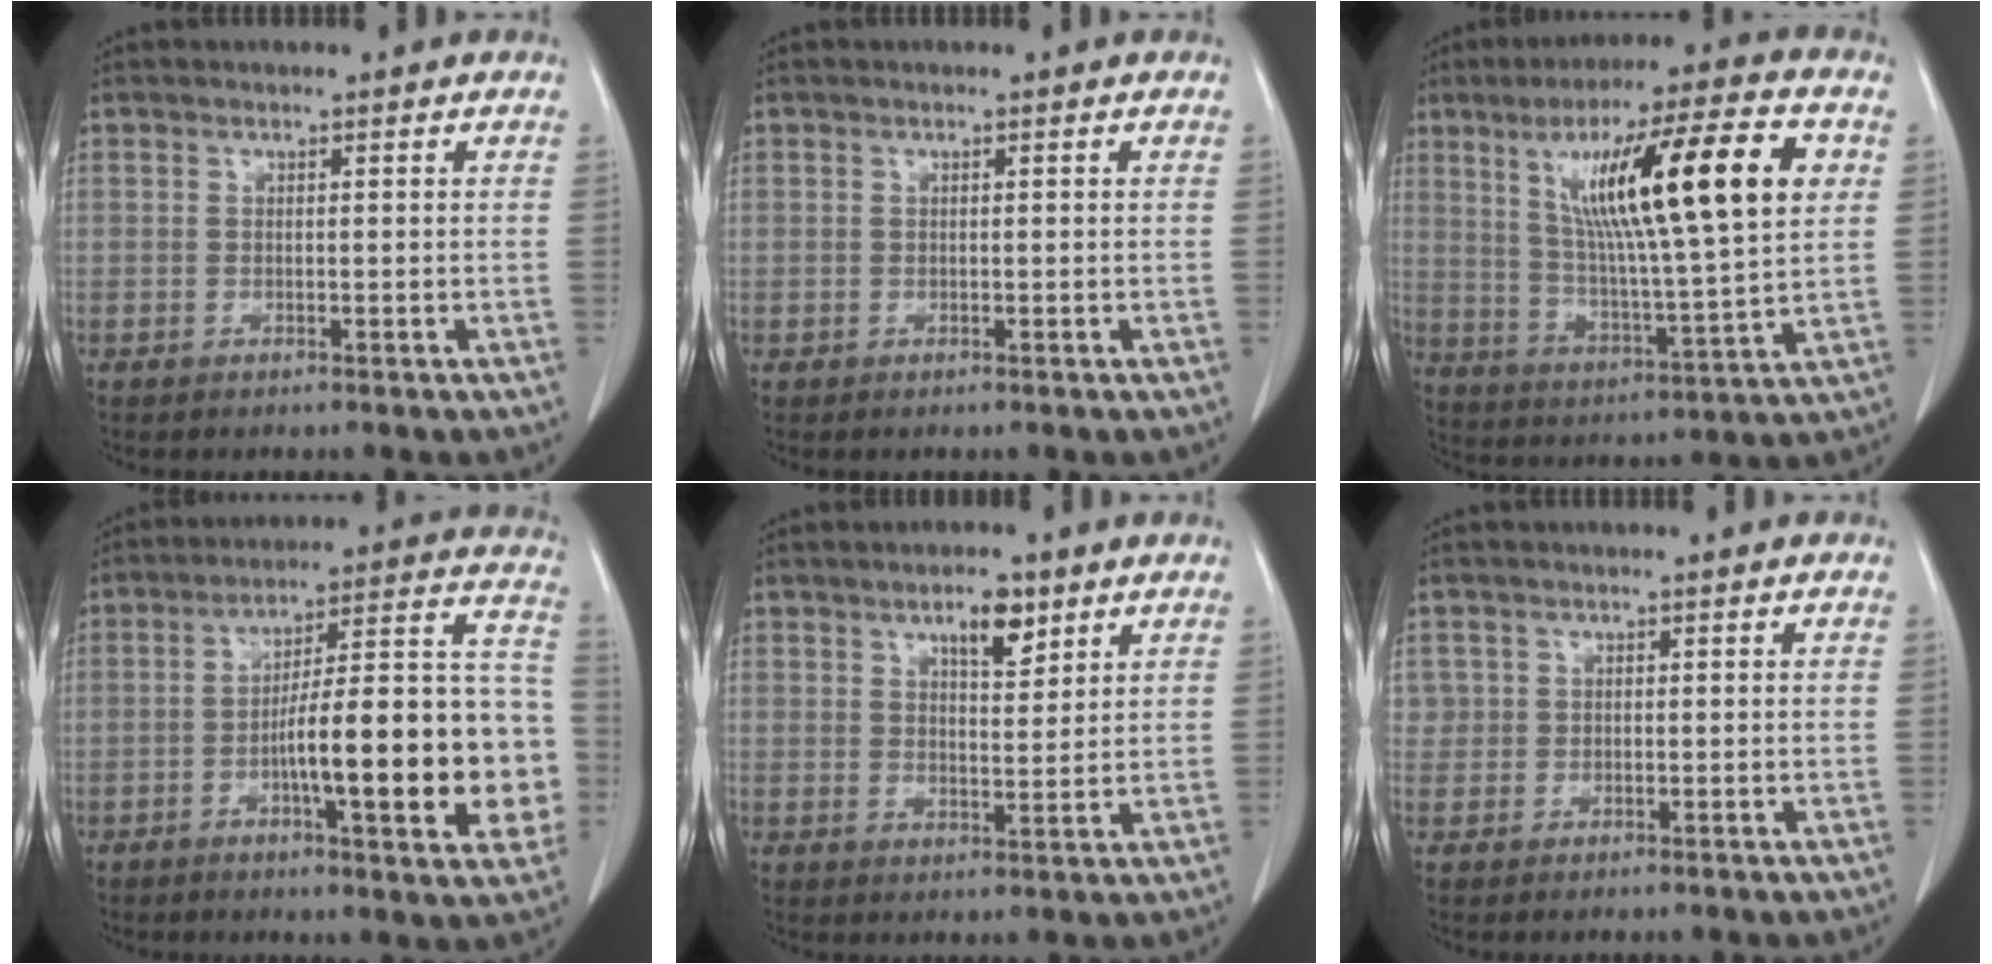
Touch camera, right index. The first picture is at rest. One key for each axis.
{"total": 0.0}
{"total": 21.6, "fx": 6.7, "fy": 2.3, "fz": 20.5, "tx": -0.340, "ty": 0.020, "tz": 0.105}
{"total": 21.9, "fx": -4.8, "fy": 4.3, "fz": 20.9, "tx": -0.234, "ty": 0.036, "tz": -0.061}
{"total": 5.9, "fx": 3.4, "fy": 2.2, "fz": 4.2, "tx": -0.072, "ty": 0.000, "tz": 0.057}
{"total": 2.6, "fx": 0.3, "fy": 2.6, "fz": 0.3, "tx": 0.001, "ty": 0.014, "tz": 0.013}